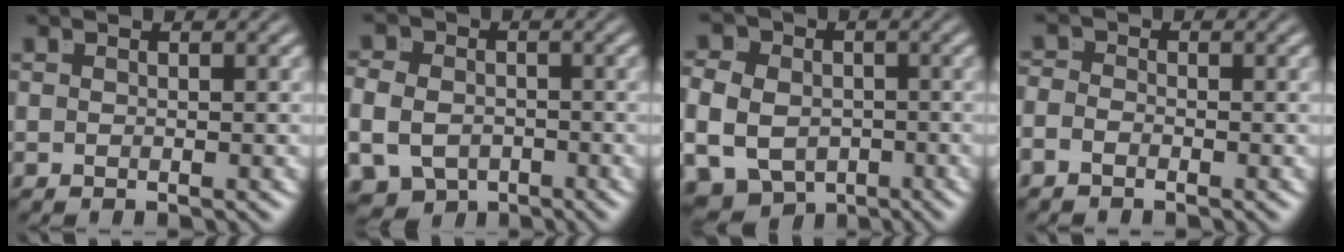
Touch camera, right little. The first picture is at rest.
{"total": 7.2, "force": [-3.2, 5.8, 2.9], "torque": [-0.063, -0.039, -0.045]}
{"total": 11.5, "force": [-3.5, 10.1, 4.5], "torque": [-0.105, -0.046, -0.055]}
{"total": 1.4, "force": [-1.2, 0.6, 0.4], "torque": [-0.007, -0.011, -0.021]}